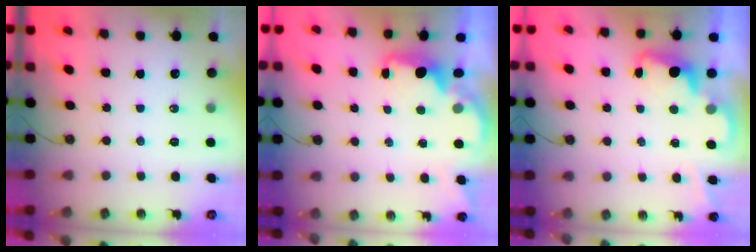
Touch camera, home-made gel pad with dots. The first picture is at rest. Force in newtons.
{"total": 2.1, "press": 1.9, "slide": 0.8}
{"total": 2.3, "press": 2.2, "slide": 0.5}